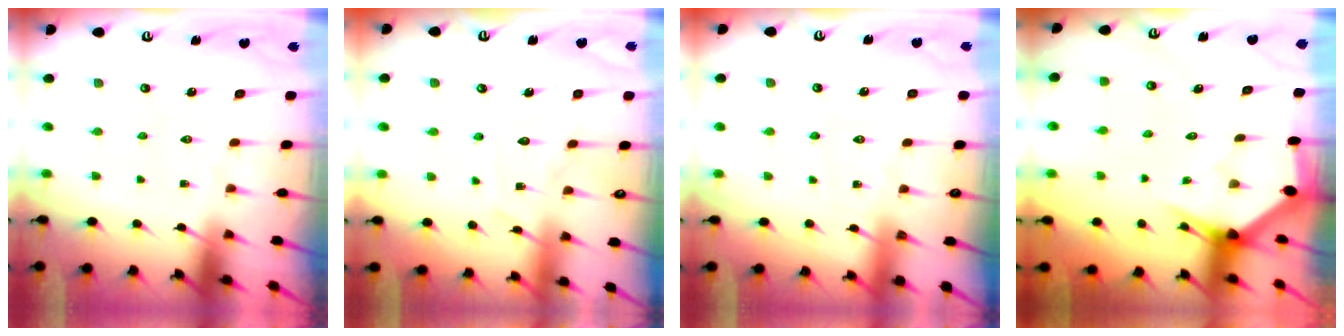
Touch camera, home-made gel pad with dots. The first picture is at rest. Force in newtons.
{"total": 9.0, "press": 8.9, "slide": 0.8}
{"total": 3.4, "press": 3.4, "slide": 0.4}
{"total": 2.9, "press": 2.9, "slide": 0.1}